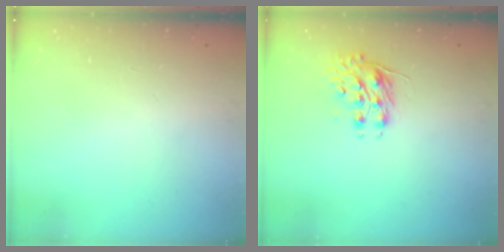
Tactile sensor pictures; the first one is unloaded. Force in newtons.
{"total": 8.0, "press": 8.0, "slide": 0.4}